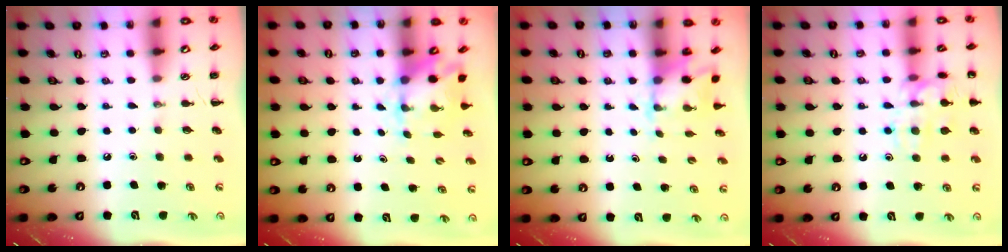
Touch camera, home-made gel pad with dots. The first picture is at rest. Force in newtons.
{"total": 2.5, "press": 2.3, "slide": 1.0}
{"total": 2.2, "press": 2.1, "slide": 0.6}
{"total": 14.3, "press": 14.3, "slide": 1.0}